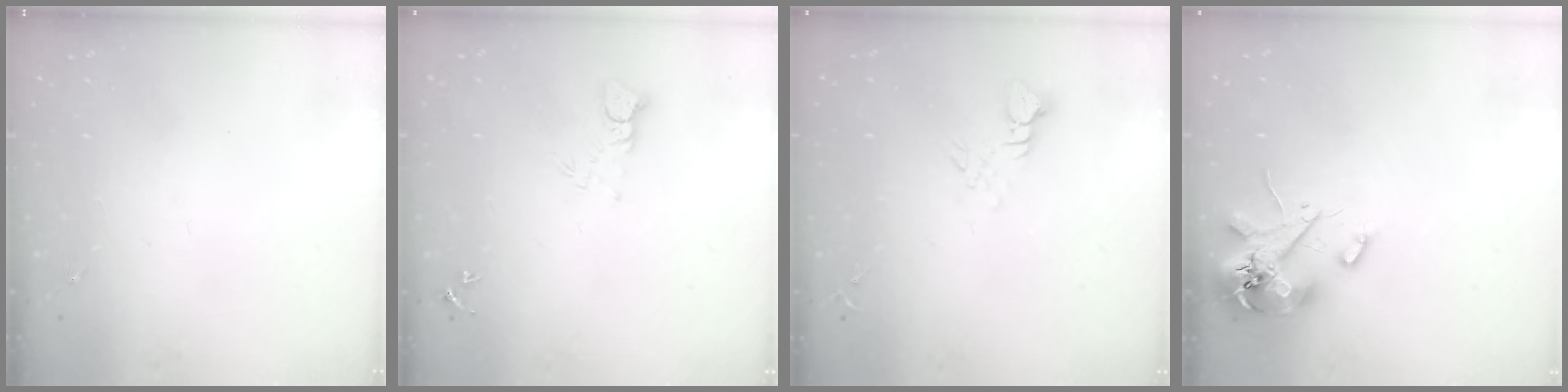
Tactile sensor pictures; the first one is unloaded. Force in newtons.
{"total": 4.7, "press": 4.7, "slide": 0.3}
{"total": 3.9, "press": 3.9, "slide": 0.3}
{"total": 12.7, "press": 12.6, "slide": 1.9}